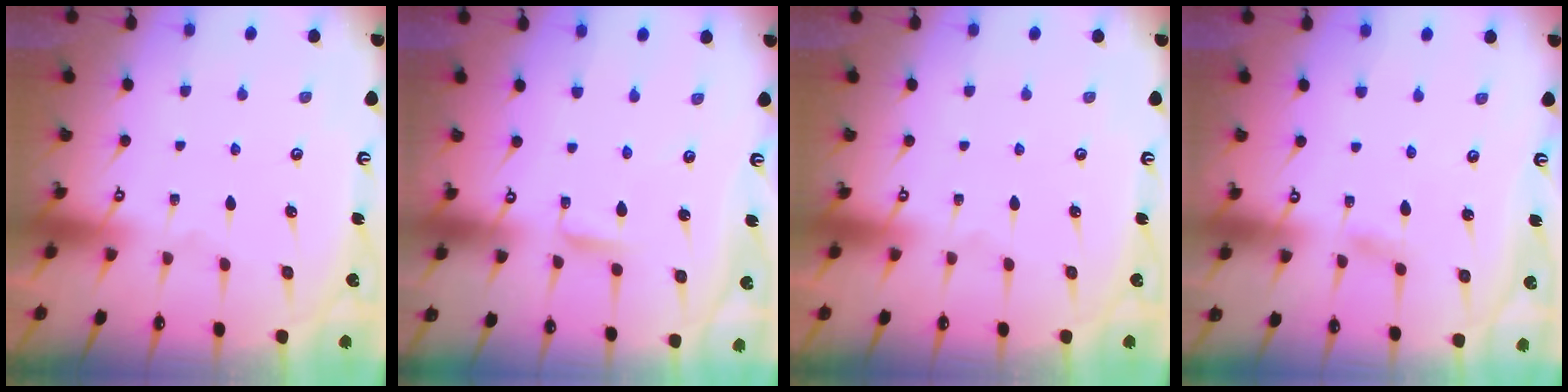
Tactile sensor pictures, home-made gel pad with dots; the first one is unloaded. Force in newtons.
{"total": 2.6, "press": 2.5, "slide": 0.3}
{"total": 0.0}
{"total": 3.0, "press": 3.0, "slide": 0.3}